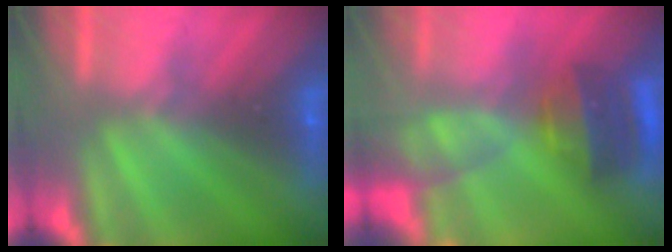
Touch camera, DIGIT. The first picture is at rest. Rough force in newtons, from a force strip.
{"total": 7.8}